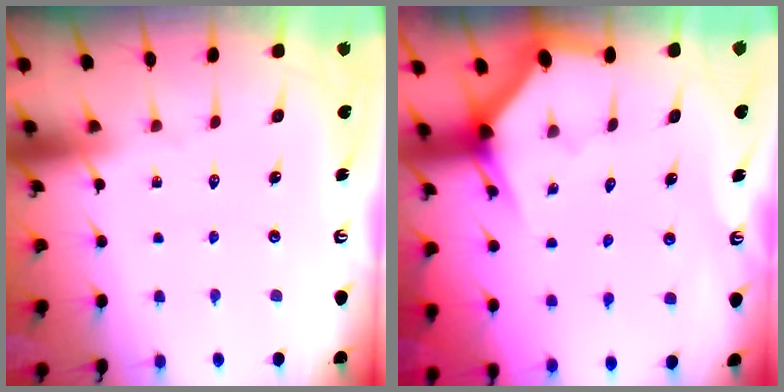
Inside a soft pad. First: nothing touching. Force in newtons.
{"total": 2.9, "press": 2.9, "slide": 0.1}